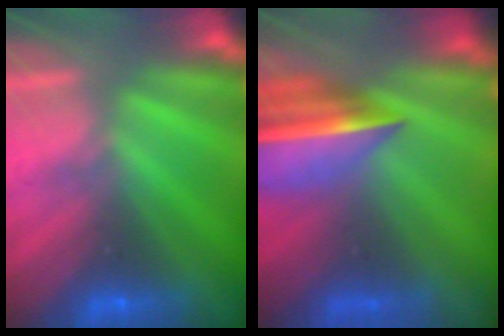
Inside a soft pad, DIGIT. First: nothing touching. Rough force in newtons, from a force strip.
{"total": 5.6}